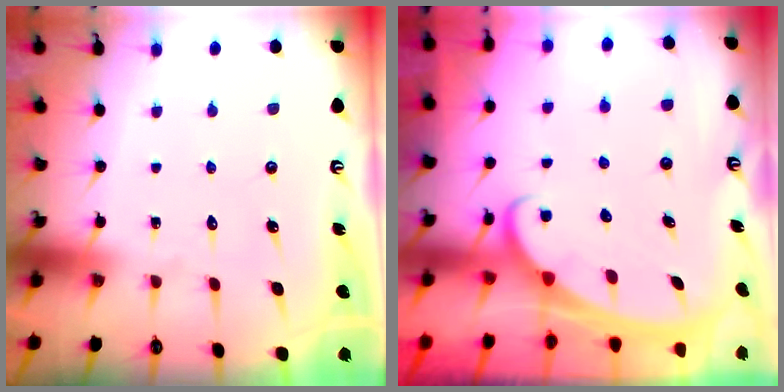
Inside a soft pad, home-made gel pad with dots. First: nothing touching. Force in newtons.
{"total": 2.3, "press": 2.3, "slide": 0.2}